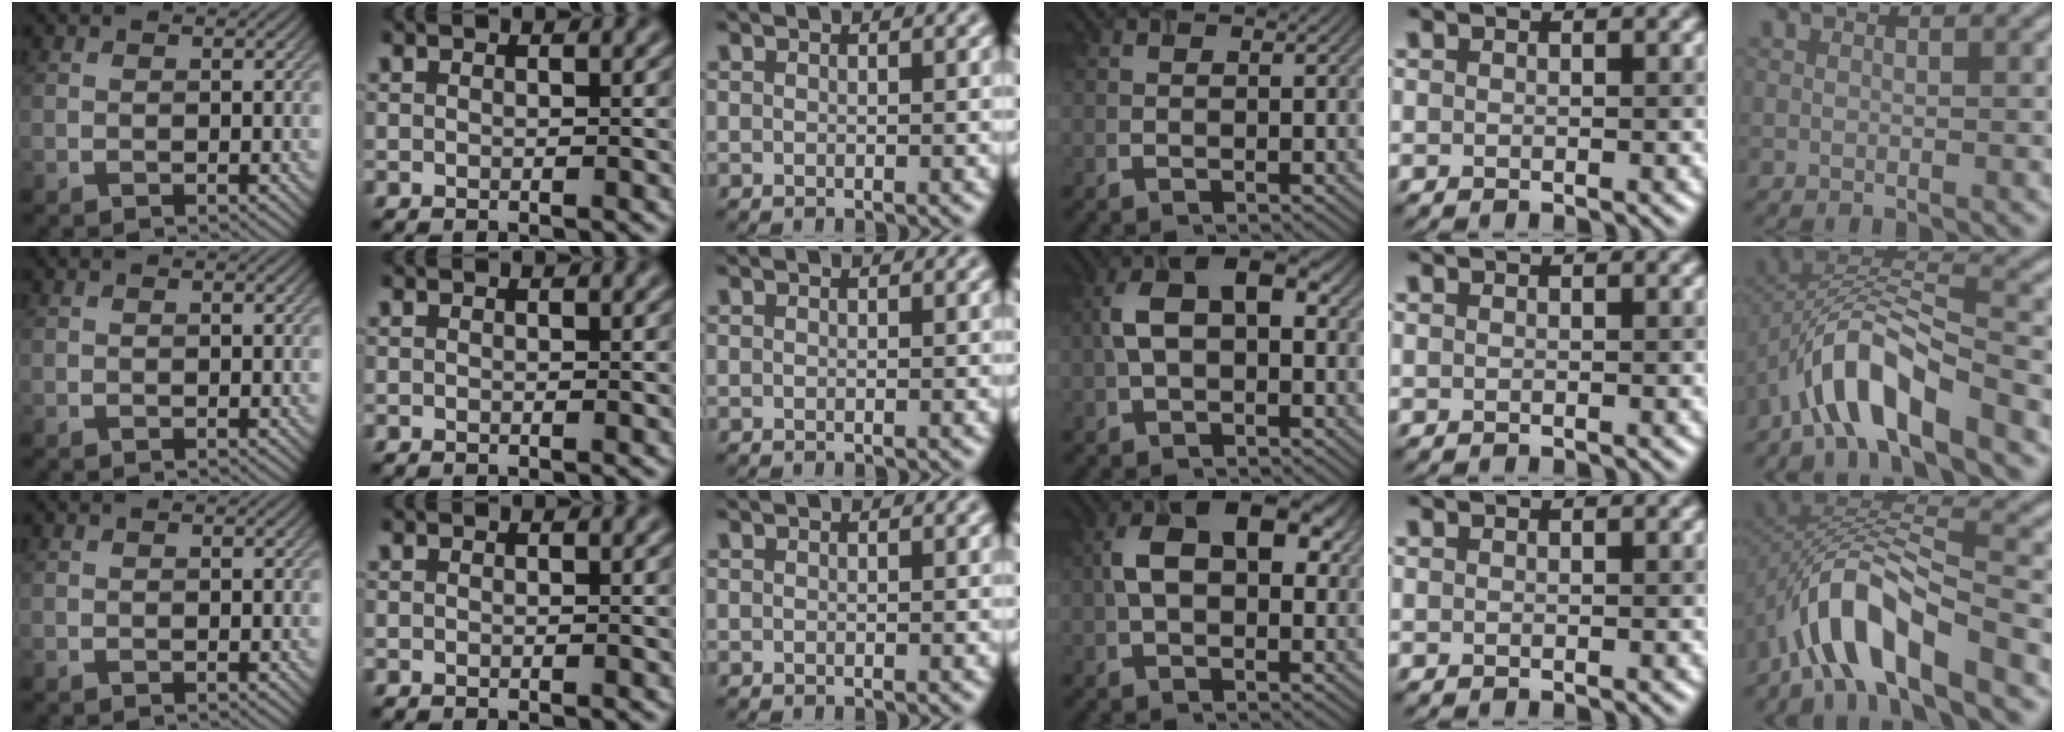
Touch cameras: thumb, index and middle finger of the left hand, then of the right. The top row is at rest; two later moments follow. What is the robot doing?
{"motion": "lift_and_place", "object": "timer"}